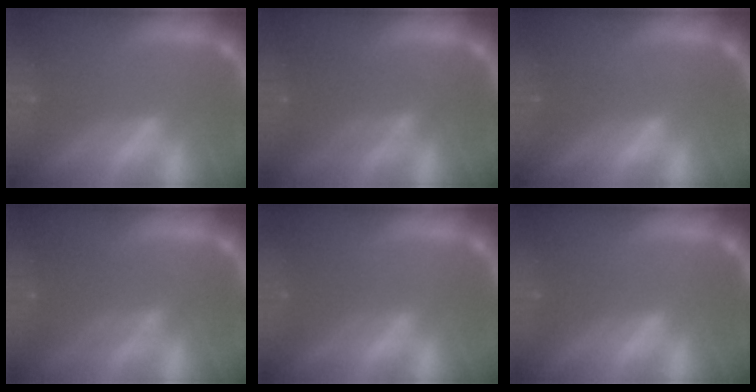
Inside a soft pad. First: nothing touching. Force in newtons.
{"total": 4.6}
{"total": 1.4}
{"total": 4.6}
{"total": 2.5}
{"total": 1.5}